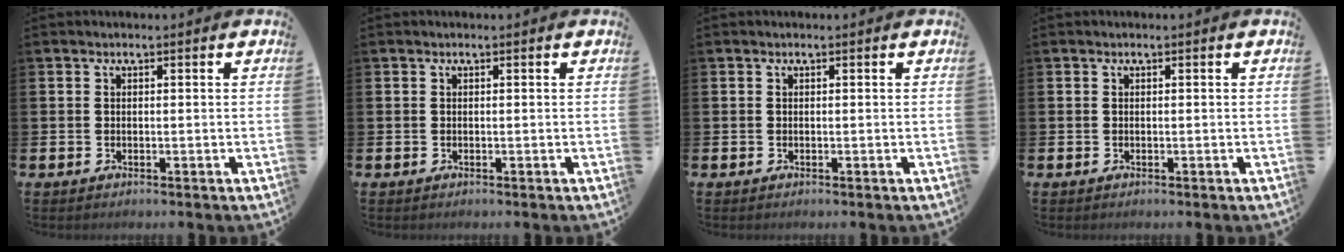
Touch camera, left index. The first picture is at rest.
{"total": 0.0}
{"total": 0.0}
{"total": 0.0}